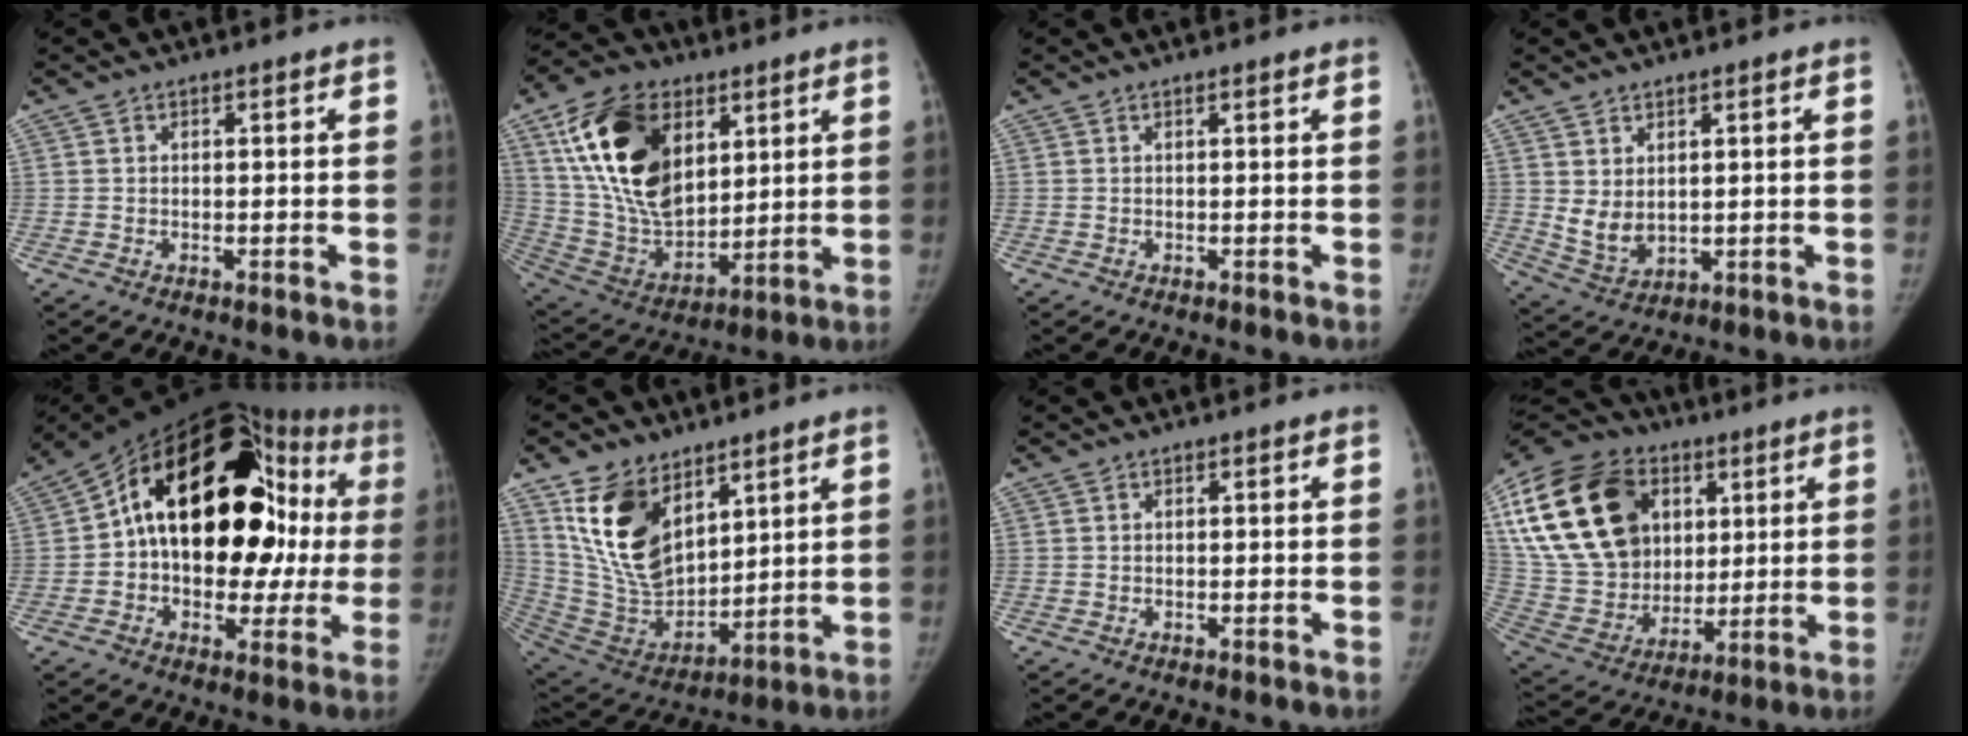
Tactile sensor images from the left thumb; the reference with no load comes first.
{"total": 22.7, "force": [8.5, 14.0, 15.8], "torque": [-0.267, -0.035, 0.161]}
{"total": 0.0}
{"total": 5.7, "force": [1.3, 3.8, 4.0], "torque": [-0.062, -0.012, 0.044]}
{"total": 30.4, "force": [2.9, 17.7, 24.6], "torque": [-0.330, 0.062, 0.048]}
{"total": 18.2, "force": [9.2, 10.8, 11.4], "torque": [-0.173, -0.052, 0.196]}
{"total": 0.0}
{"total": 28.3, "force": [9.0, 20.6, 17.3], "torque": [-0.337, 0.011, 0.168]}